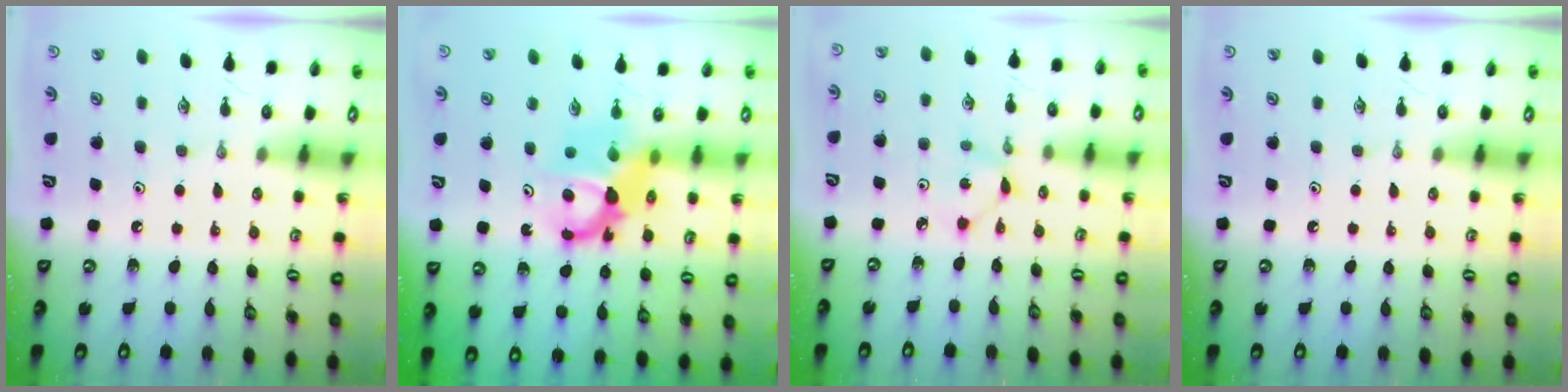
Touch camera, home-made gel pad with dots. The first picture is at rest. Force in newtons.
{"total": 7.8, "press": 7.7, "slide": 0.7}
{"total": 1.3, "press": 1.3, "slide": 0.0}
{"total": 0.0}